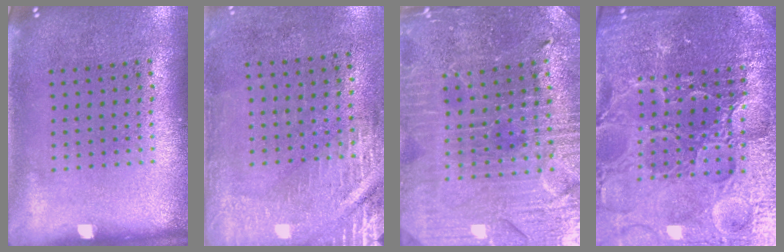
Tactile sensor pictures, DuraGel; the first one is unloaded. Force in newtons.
{"total": 2.9, "press": 2.5, "slide": 1.4}
{"total": 3.4, "press": 3.3, "slide": 0.6}
{"total": 5.5, "press": 5.1, "slide": 2.1}